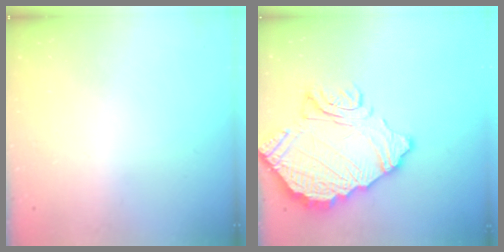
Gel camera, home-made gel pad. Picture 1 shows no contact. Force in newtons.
{"total": 15.6, "press": 15.6, "slide": 1.5}